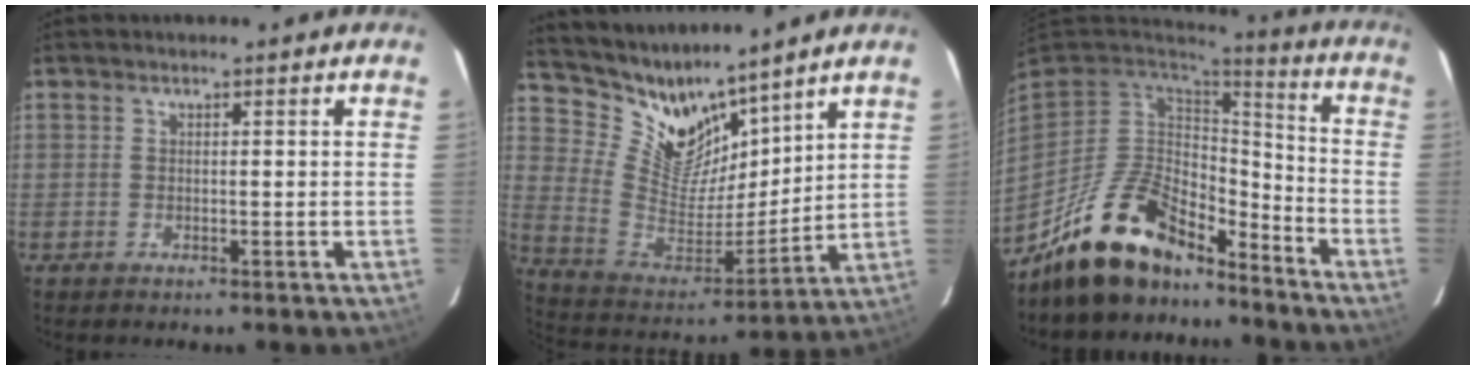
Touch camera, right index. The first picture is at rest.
{"total": 14.0, "force": [11.8, 5.9, 4.7], "torque": [-0.111, -0.014, 0.234]}
{"total": 17.2, "force": [-13.5, 7.1, 8.1], "torque": [-0.176, 0.008, -0.229]}